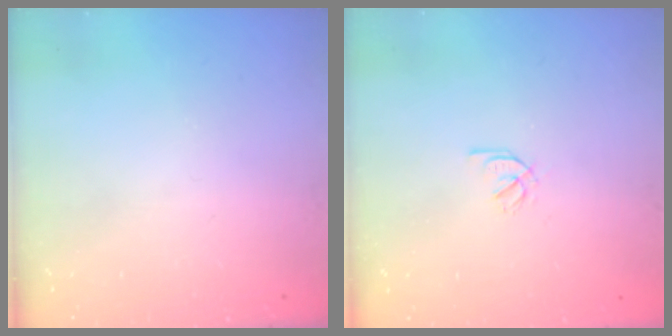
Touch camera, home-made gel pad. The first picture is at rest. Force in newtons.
{"total": 2.1, "press": 1.9, "slide": 0.8}